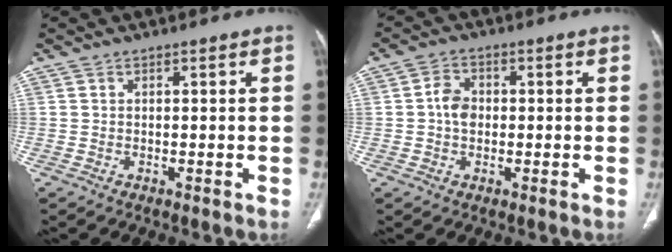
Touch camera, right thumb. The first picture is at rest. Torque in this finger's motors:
{"motor_torque": [0.64, 0.79, 0.54, -0.60, 0.02]}